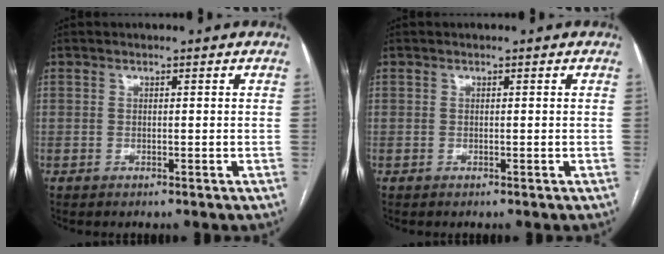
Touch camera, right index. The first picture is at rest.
{"total": 0.0}